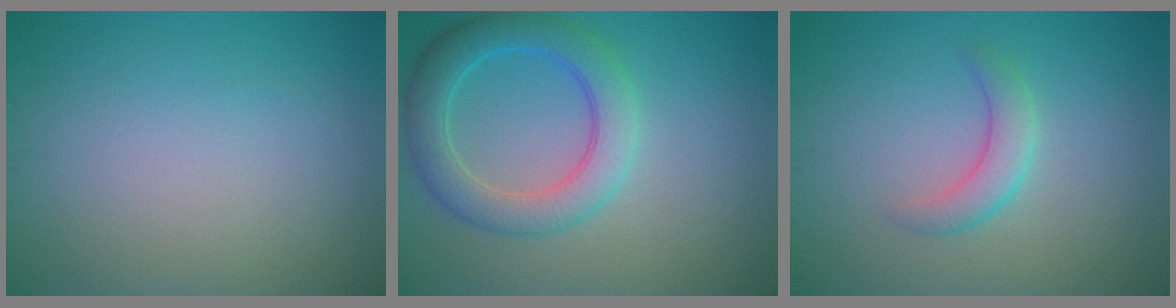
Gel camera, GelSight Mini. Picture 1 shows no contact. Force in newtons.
{"total": 5.2, "press": 5.2, "slide": 0.2}
{"total": 2.4, "press": 2.4, "slide": 0.1}